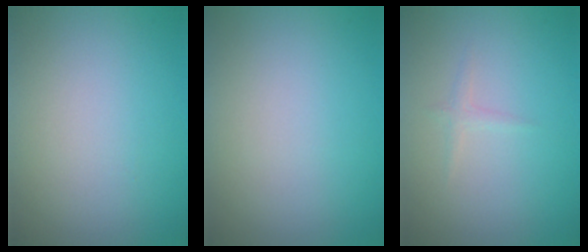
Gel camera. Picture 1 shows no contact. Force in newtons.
{"total": 0.0}
{"total": 0.8, "press": 0.8, "slide": 0.0}